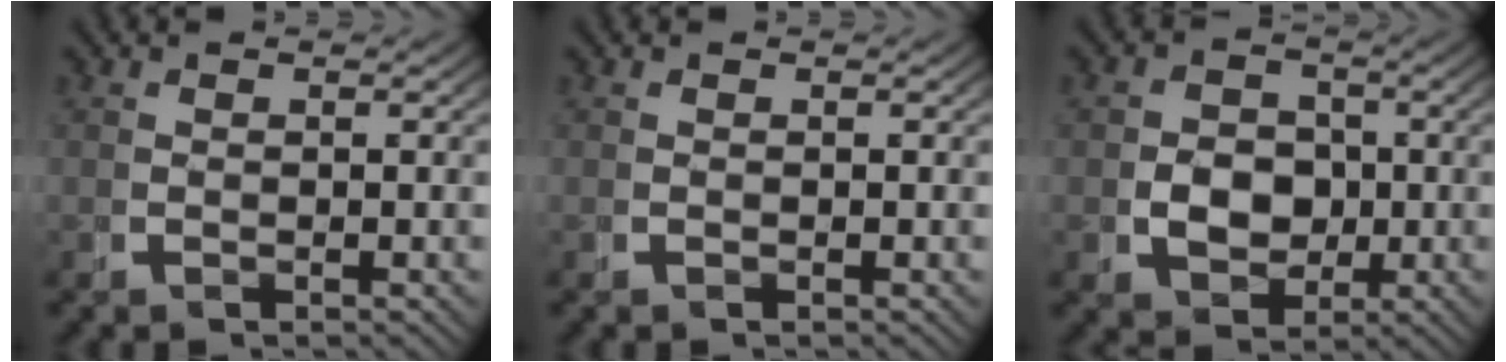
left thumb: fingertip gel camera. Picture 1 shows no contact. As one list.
[{"total": 0.0}, {"total": 4.8, "force": [-0.5, 3.9, 2.8], "torque": [-0.040, -0.020, 0.001]}]